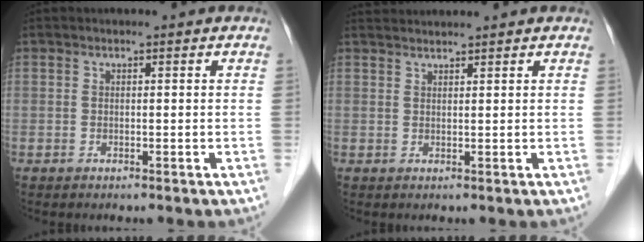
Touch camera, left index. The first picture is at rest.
{"total": 3.2, "force": [3.1, -0.2, 0.5], "torque": [-0.006, 0.028, 0.057]}